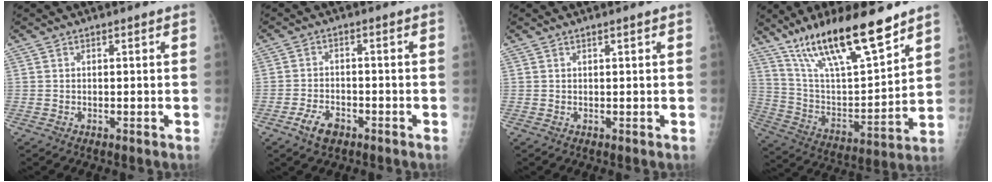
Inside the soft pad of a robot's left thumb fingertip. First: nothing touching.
{"total": 4.6, "force": [-2.8, 2.6, 2.6], "torque": [-0.046, 0.016, -0.046]}
{"total": 0.8, "force": [0.4, 0.0, 0.7], "torque": [-0.012, 0.001, 0.007]}
{"total": 21.9, "force": [15.5, 5.1, 14.6], "torque": [-0.232, -0.064, 0.281]}